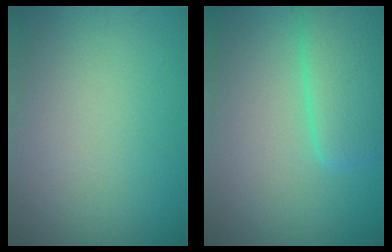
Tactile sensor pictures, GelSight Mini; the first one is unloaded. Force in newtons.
{"total": 5.1, "press": 5.1, "slide": 0.2}